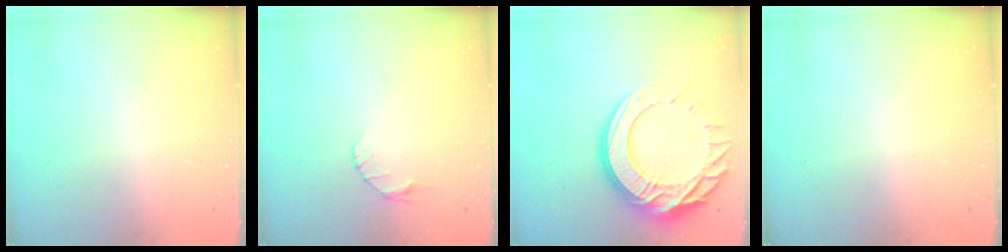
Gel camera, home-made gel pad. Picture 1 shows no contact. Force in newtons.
{"total": 2.6, "press": 2.6, "slide": 0.3}
{"total": 22.6, "press": 22.5, "slide": 2.2}
{"total": 0.0}